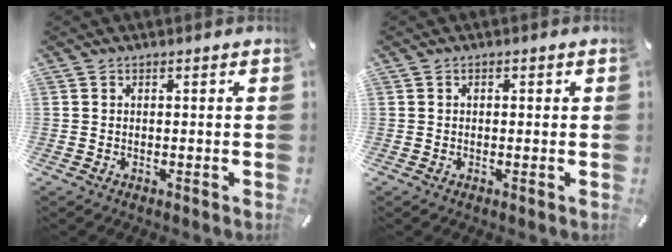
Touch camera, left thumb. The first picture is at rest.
{"total": 0.5, "force": [-0.1, 0.5, 0.2], "torque": [-0.005, 0.003, -0.002]}